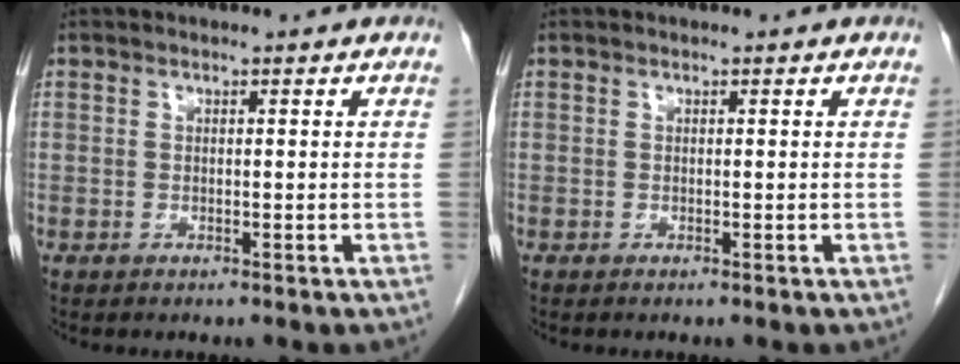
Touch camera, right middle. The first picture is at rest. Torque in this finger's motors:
{"motor_torque": [-0.17, 0.18, -0.06, -0.01]}